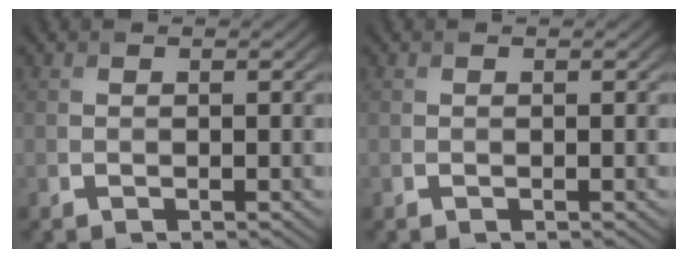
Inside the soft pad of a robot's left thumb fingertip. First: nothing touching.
{"total": 0.0}